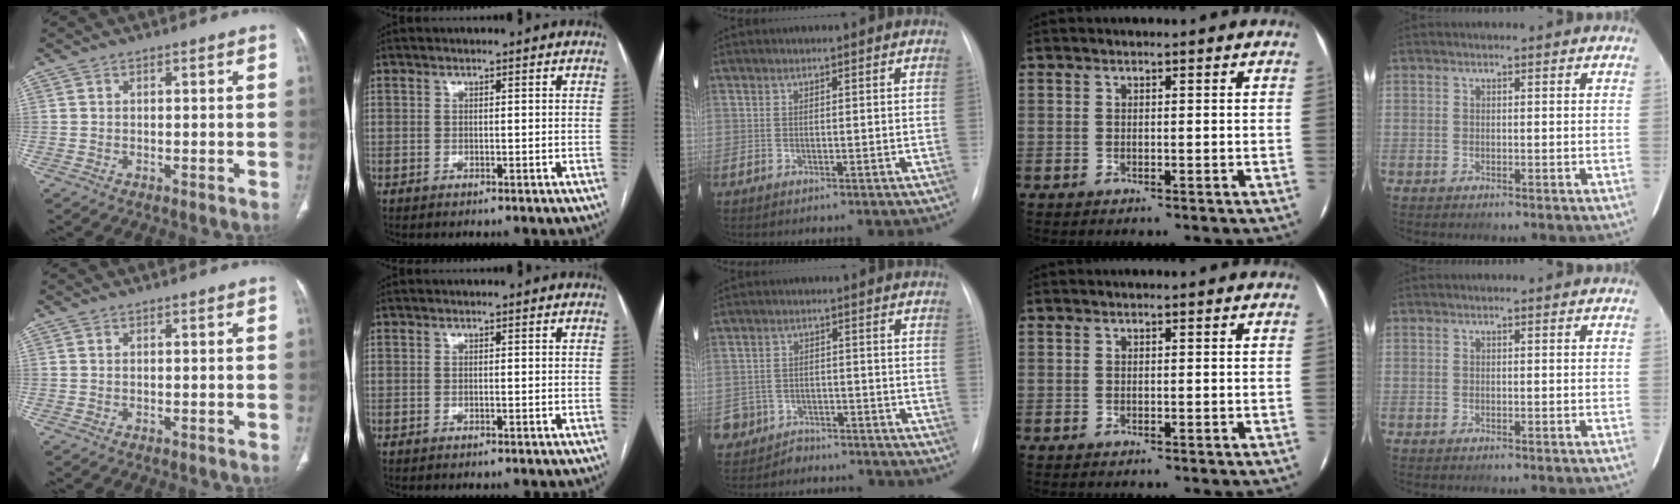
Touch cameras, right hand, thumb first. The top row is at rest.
{"middle": {"total": 8.6, "force": [-7.3, 4.5, 0.4], "torque": [-0.007, 0.018, -0.096]}}